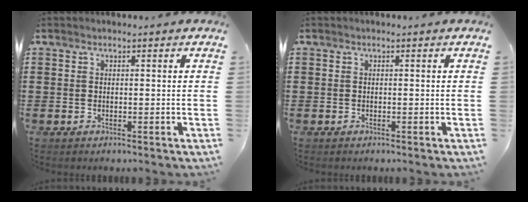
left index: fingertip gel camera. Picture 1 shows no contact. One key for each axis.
{"total": 0.0}